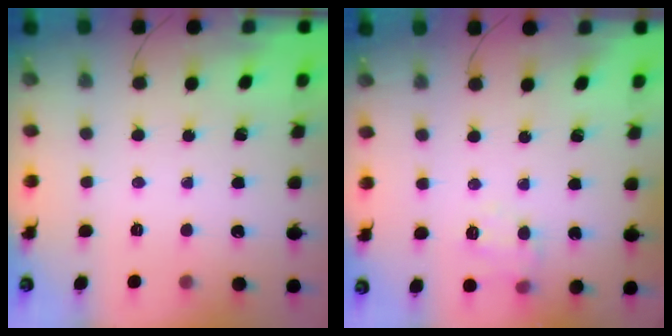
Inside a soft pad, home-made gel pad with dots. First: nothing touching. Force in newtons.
{"total": 7.0, "press": 6.9, "slide": 0.7}